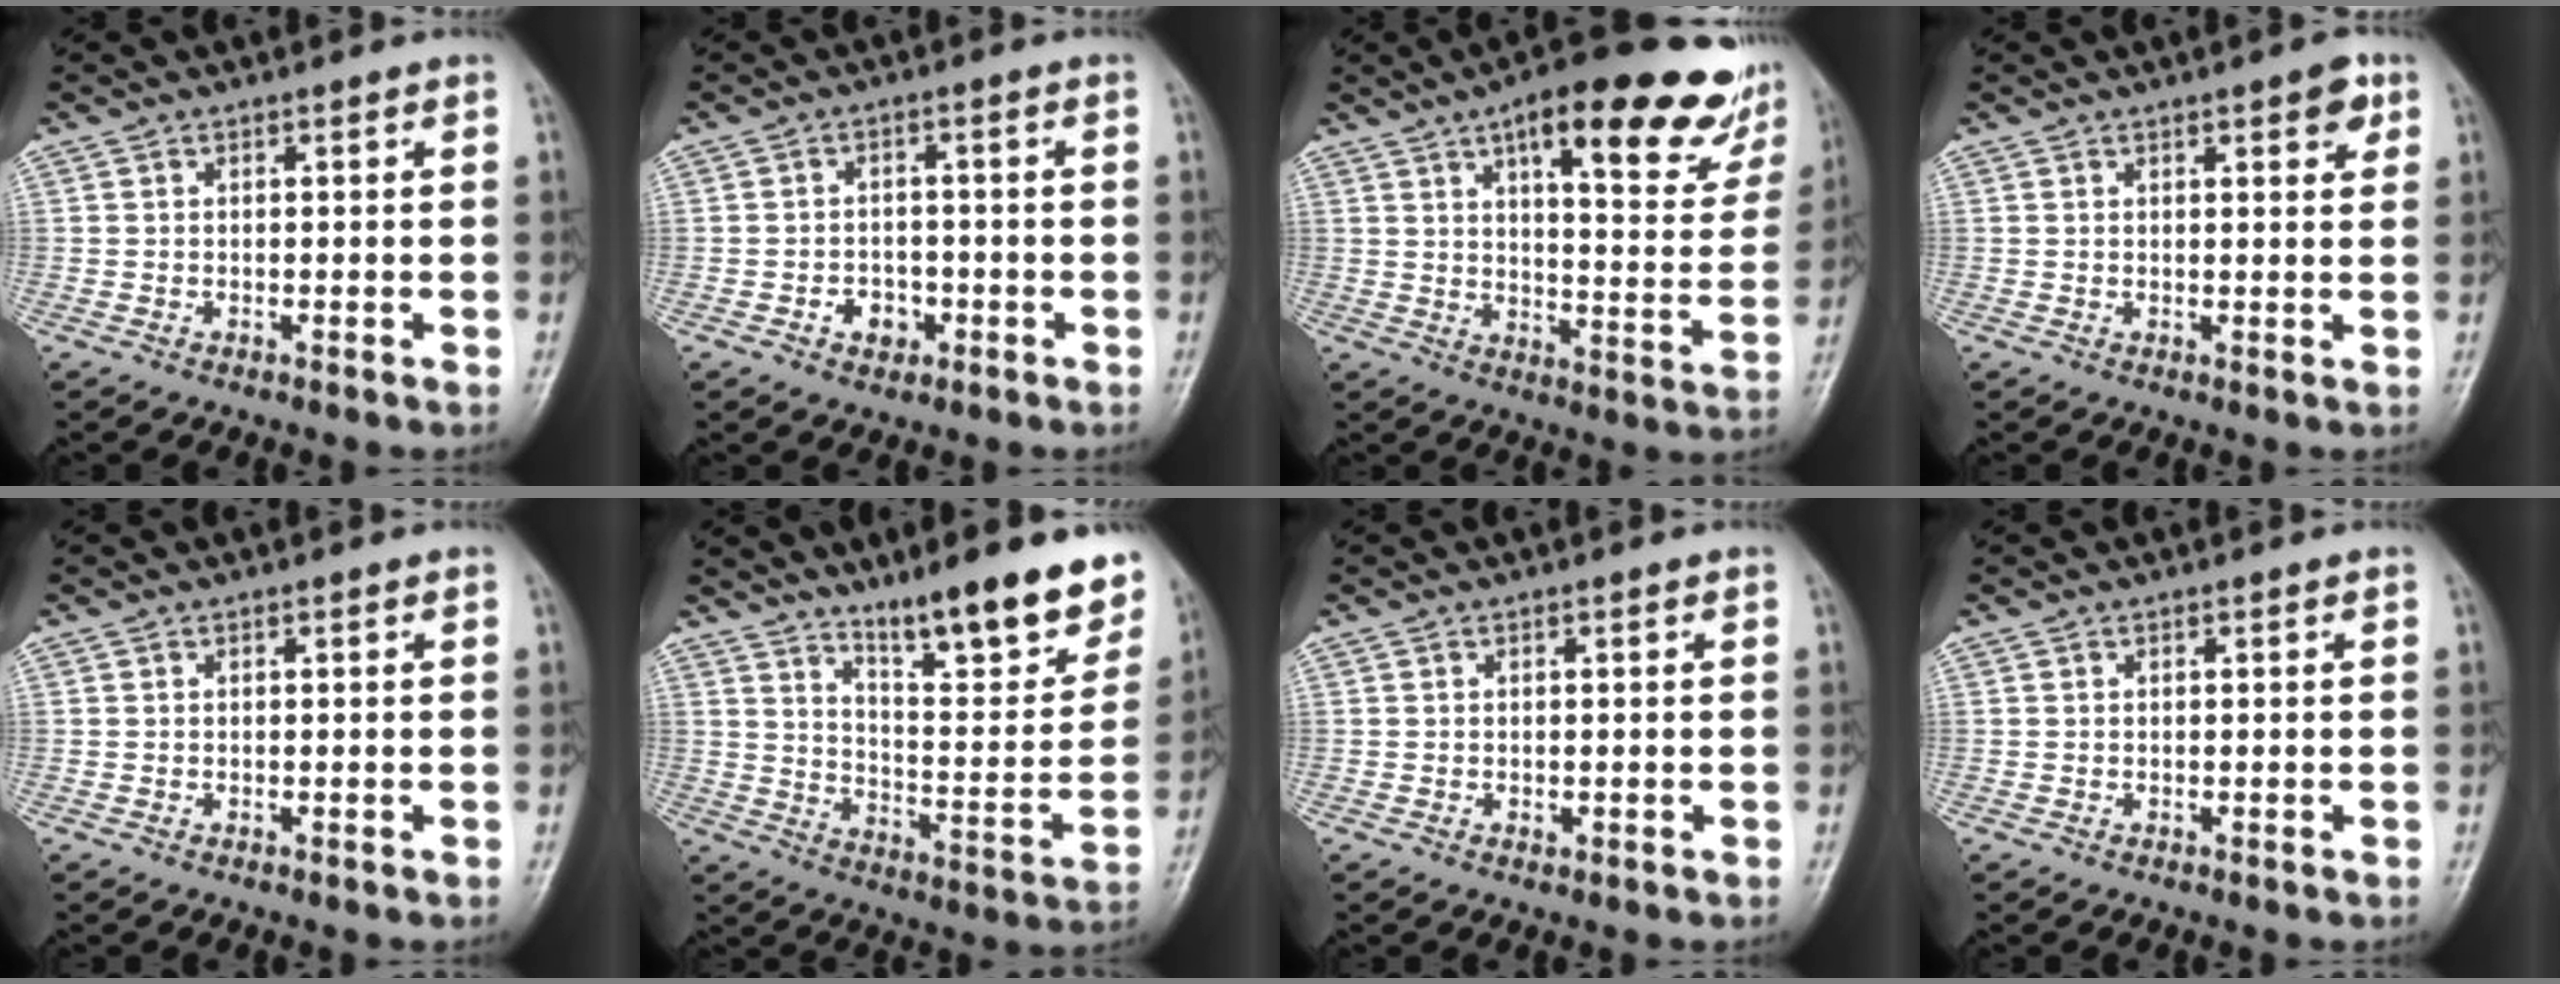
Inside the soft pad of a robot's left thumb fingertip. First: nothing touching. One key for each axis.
{"total": 4.0, "fx": -1.7, "fy": 3.1, "fz": 2.0, "tx": -0.011, "ty": 0.015, "tz": -0.024}
{"total": 23.3, "fx": 14.1, "fy": 7.3, "fz": 17.0, "tx": -0.192, "ty": -0.040, "tz": 0.188}
{"total": 3.9, "fx": 2.1, "fy": 1.3, "fz": 3.0, "tx": -0.029, "ty": -0.006, "tz": 0.023}
{"total": 0.0}
{"total": 18.0, "fx": 12.9, "fy": 3.9, "fz": 12.0, "tx": -0.131, "ty": -0.083, "tz": 0.203}
{"total": 0.7, "fx": -0.2, "fy": 0.5, "fz": 0.5, "tx": -0.007, "ty": 0.001, "tz": -0.001}
{"total": 0.0}